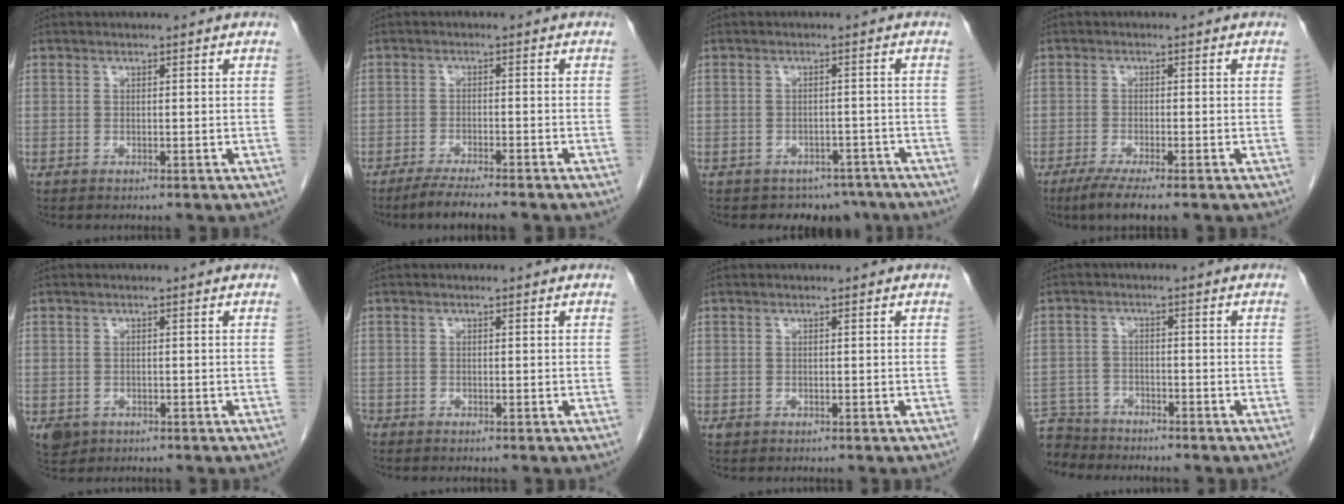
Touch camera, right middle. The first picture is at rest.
{"total": 6.4, "force": [-5.5, 0.2, 3.3], "torque": [-0.047, -0.015, -0.089]}
{"total": 5.6, "force": [-4.5, 3.3, -0.2], "torque": [0.018, 0.015, -0.054]}
{"total": 5.1, "force": [-3.6, 0.1, 3.6], "torque": [-0.060, -0.014, -0.060]}
{"total": 2.9, "force": [-1.5, 2.4, 0.9], "torque": [-0.016, 0.000, -0.017]}
{"total": 0.6, "force": [-0.5, 0.3, 0.0], "torque": [0.000, 0.001, -0.012]}
{"total": 0.6, "force": [-0.2, 0.5, 0.2], "torque": [-0.005, 0.002, -0.001]}
{"total": 7.2, "force": [-6.7, 2.6, 0.0], "torque": [0.000, 0.000, -0.121]}